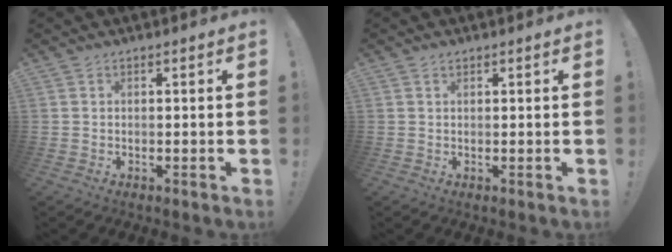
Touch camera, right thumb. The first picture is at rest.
{"total": 0.8, "force": [0.7, 0.4, 0.2], "torque": [-0.003, -0.001, 0.013]}